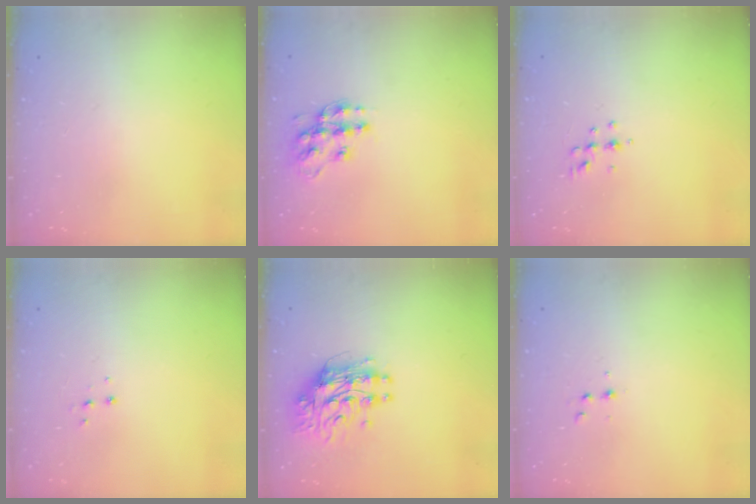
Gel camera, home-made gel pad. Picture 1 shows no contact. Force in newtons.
{"total": 12.6, "press": 12.5, "slide": 0.9}
{"total": 4.6, "press": 4.5, "slide": 1.0}
{"total": 3.9, "press": 3.9, "slide": 0.5}
{"total": 10.4, "press": 10.4, "slide": 0.9}
{"total": 2.9, "press": 2.7, "slide": 1.1}